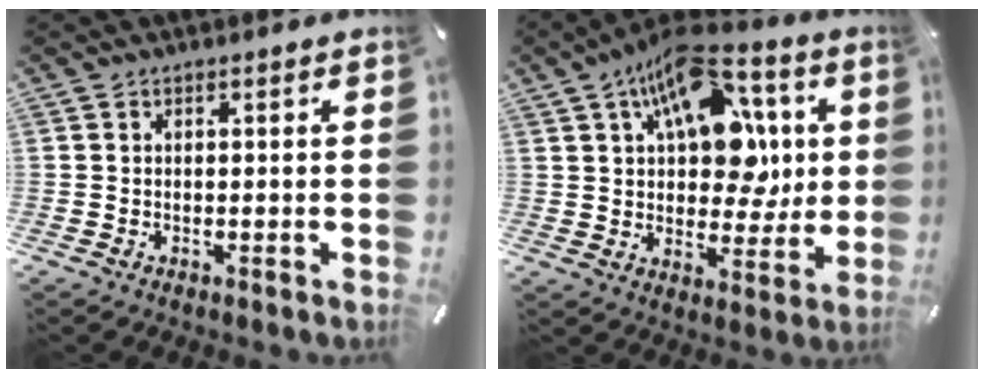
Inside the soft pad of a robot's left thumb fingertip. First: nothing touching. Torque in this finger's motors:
{"motor_torque": [2.07, 2.94, 1.87, -0.90, 0.48]}